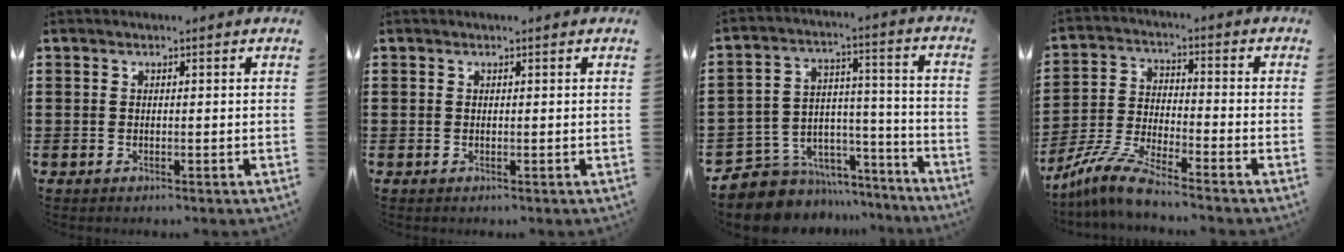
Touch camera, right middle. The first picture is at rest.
{"total": 0.0}
{"total": 7.5, "force": [-6.2, 4.3, 0.4], "torque": [-0.021, 0.012, -0.113]}
{"total": 7.8, "force": [-7.0, 0.0, 3.5], "torque": [-0.083, -0.006, -0.140]}